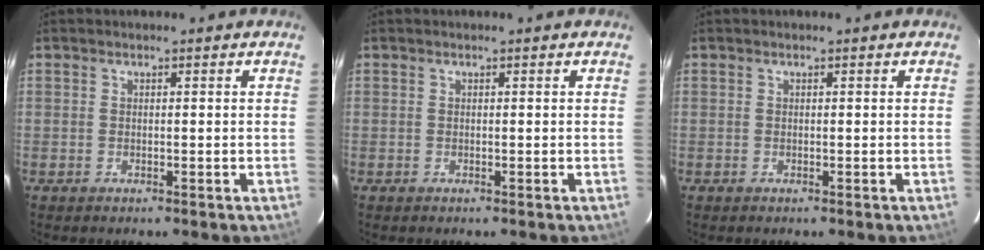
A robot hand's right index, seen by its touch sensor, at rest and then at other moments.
{"total": 0.0}
{"total": 0.0}